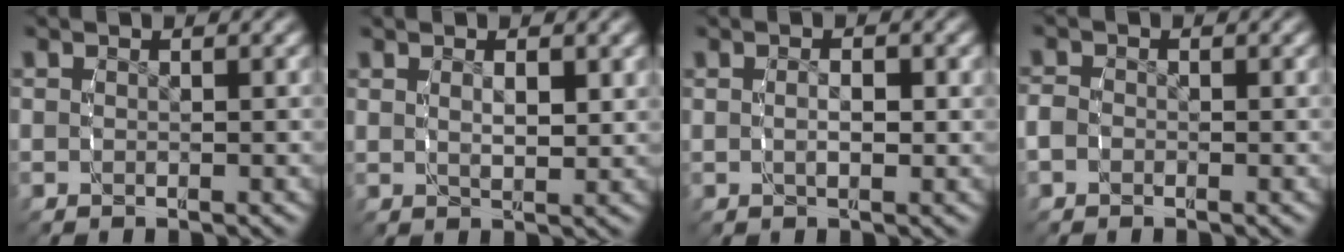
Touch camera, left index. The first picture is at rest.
{"total": 1.6, "force": [0.9, 0.1, 1.3], "torque": [-0.024, -0.007, 0.022]}
{"total": 1.6, "force": [0.2, 0.7, 1.4], "torque": [-0.029, -0.003, 0.002]}
{"total": 1.6, "force": [-0.6, 1.3, 0.5], "torque": [-0.021, 0.000, -0.014]}